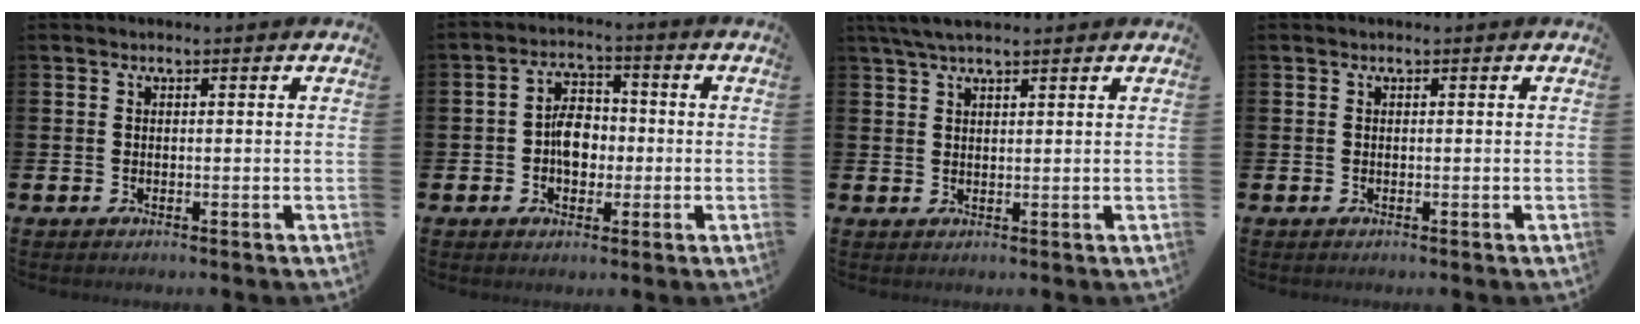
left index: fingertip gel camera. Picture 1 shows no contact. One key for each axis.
{"total": 5.2, "fx": -0.5, "fy": 3.5, "fz": 3.7, "tx": -0.059, "ty": 0.009, "tz": -0.015}
{"total": 3.5, "fx": 2.9, "fy": 0.7, "fz": 1.8, "tx": -0.038, "ty": -0.003, "tz": 0.053}
{"total": 0.0}